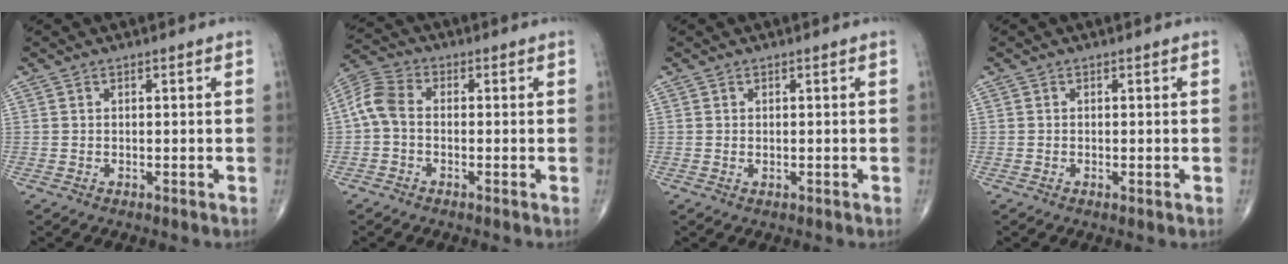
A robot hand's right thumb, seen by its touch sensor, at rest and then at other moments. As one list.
[{"total": 6.0, "force": [-0.6, 4.0, 4.5], "torque": [-0.094, 0.017, -0.027]}, {"total": 0.0}, {"total": 0.5, "force": [-0.1, 0.2, 0.5], "torque": [-0.012, -0.003, -0.004]}]